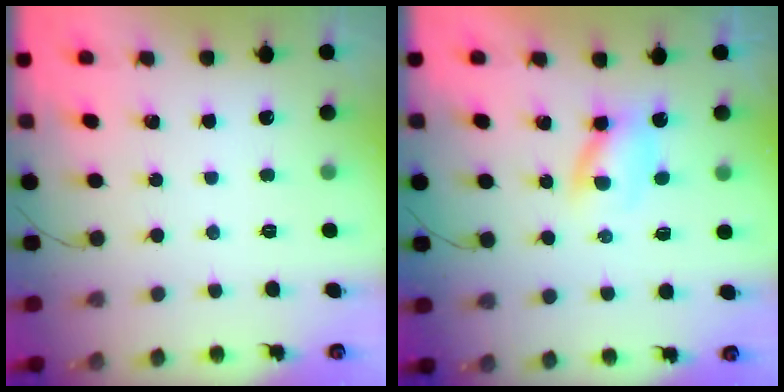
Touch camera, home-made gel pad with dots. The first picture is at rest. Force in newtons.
{"total": 2.9, "press": 2.8, "slide": 0.9}